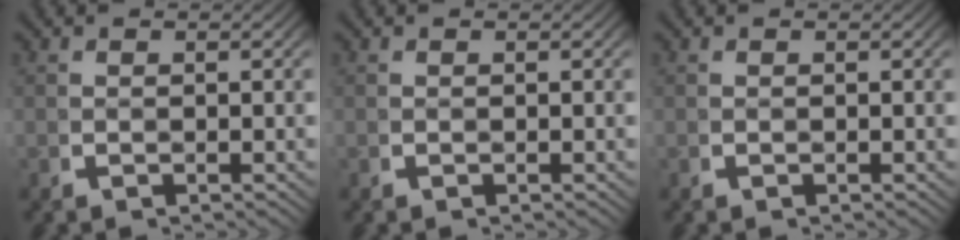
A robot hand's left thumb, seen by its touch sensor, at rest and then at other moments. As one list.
[{"total": 0.0}, {"total": 0.0}]